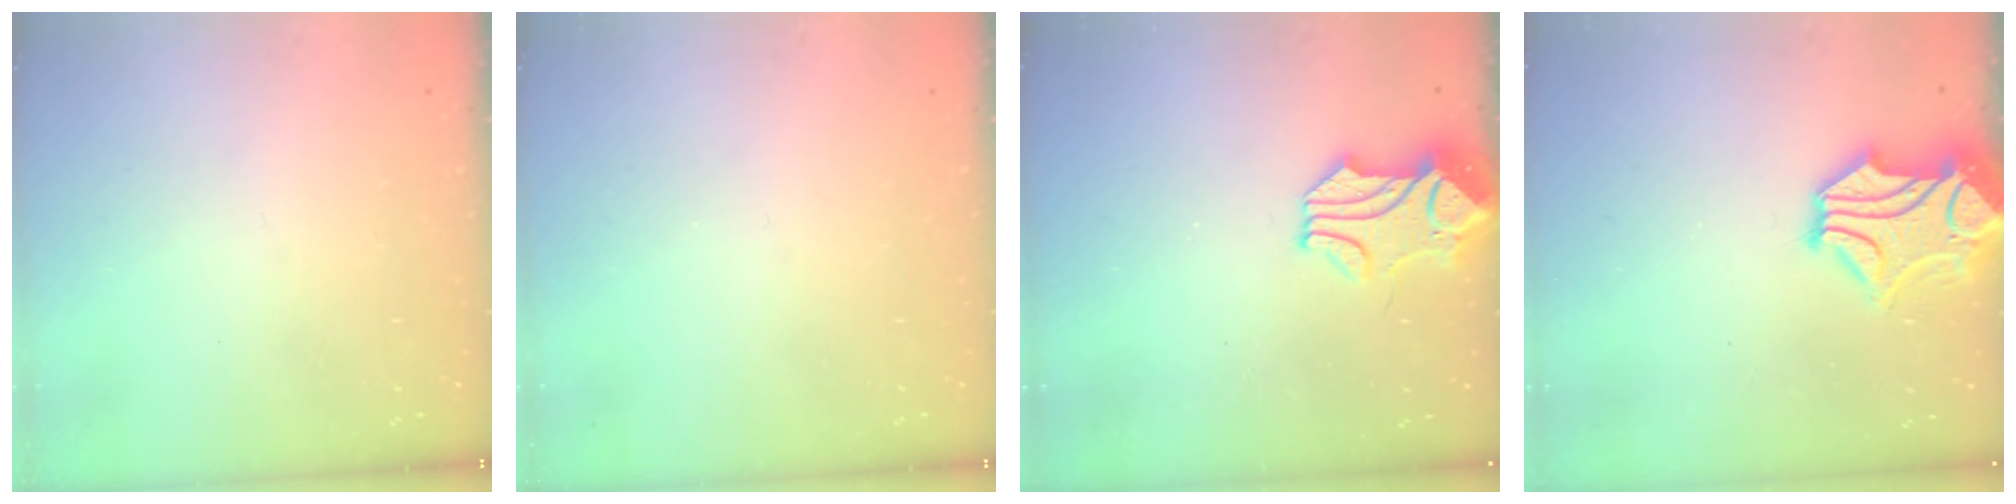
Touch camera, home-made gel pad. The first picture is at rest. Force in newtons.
{"total": 0.0}
{"total": 1.0, "press": 0.0, "slide": 1.0}
{"total": 2.0, "press": 1.6, "slide": 1.1}